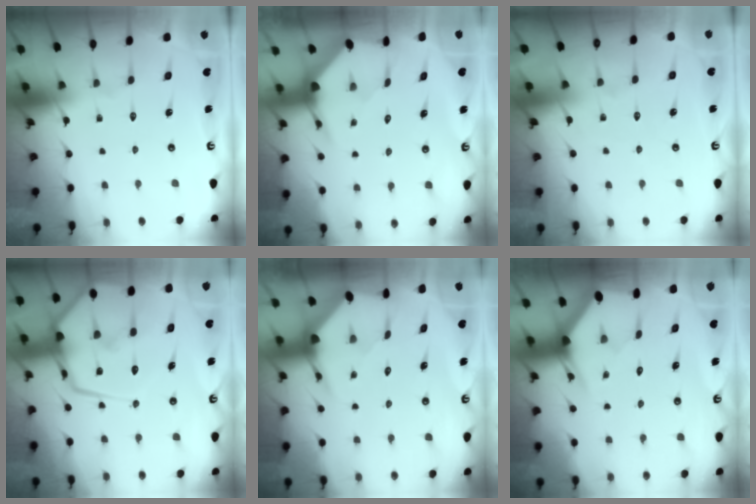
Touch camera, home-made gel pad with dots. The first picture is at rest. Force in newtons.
{"total": 3.5, "press": 3.5, "slide": 0.4}
{"total": 3.9, "press": 3.9, "slide": 0.5}
{"total": 18.4, "press": 18.3, "slide": 1.8}
{"total": 3.6, "press": 3.6, "slide": 0.4}
{"total": 3.2, "press": 3.2, "slide": 0.1}